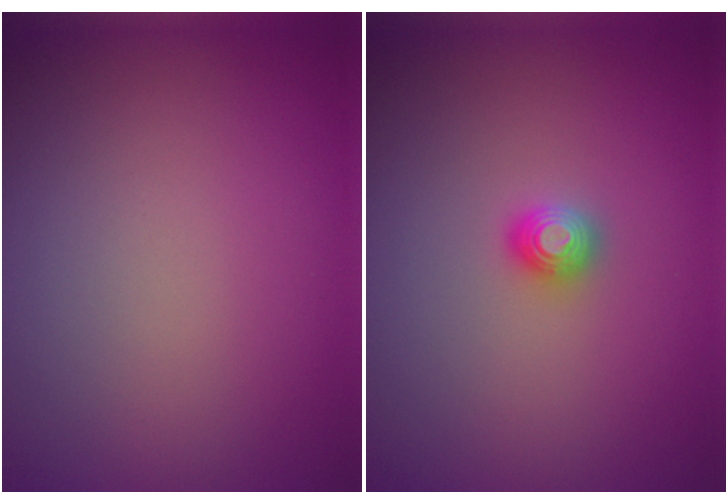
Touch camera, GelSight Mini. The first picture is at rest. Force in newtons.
{"total": 1.5, "press": 1.5, "slide": 0.2}